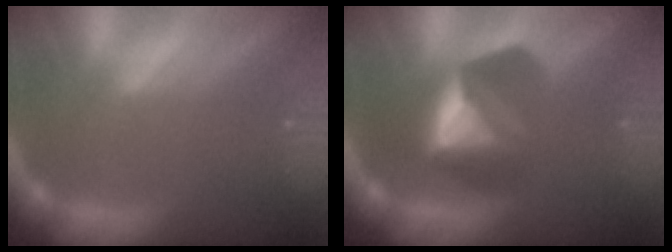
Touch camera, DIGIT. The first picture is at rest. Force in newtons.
{"total": 5.4}